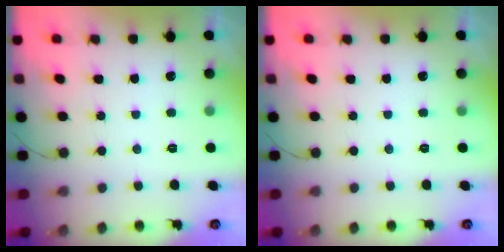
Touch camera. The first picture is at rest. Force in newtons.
{"total": 0.0}